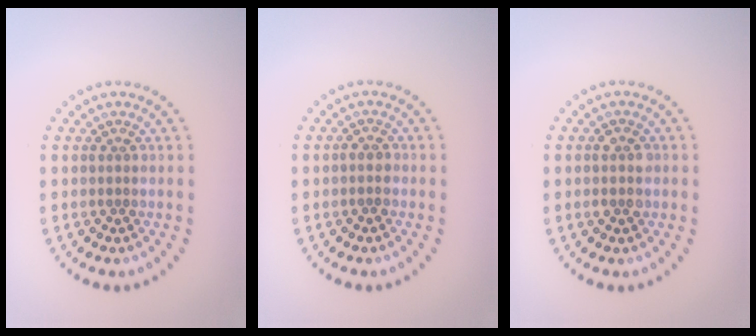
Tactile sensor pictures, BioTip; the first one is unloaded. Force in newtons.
{"total": 1.2, "press": 1.1, "slide": 0.3}
{"total": 1.5, "press": 1.5, "slide": 0.2}